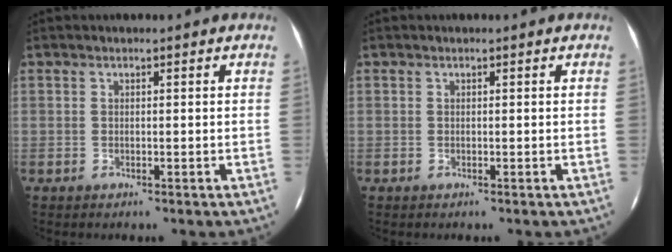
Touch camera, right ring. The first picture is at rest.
{"total": 0.0}